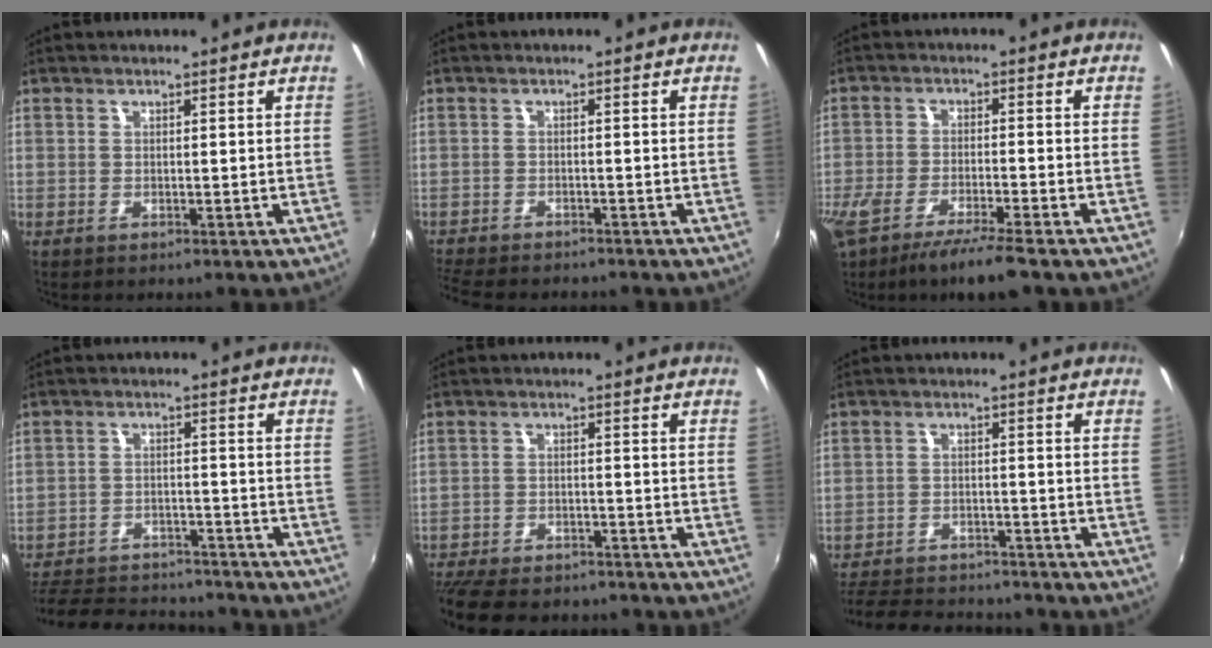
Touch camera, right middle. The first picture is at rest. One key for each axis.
{"total": 8.8, "fx": -7.9, "fy": 2.0, "fz": 3.2, "tx": -0.089, "ty": -0.022, "tz": -0.129}
{"total": 10.9, "fx": -8.3, "fy": 1.2, "fz": 7.1, "tx": -0.152, "ty": -0.035, "tz": -0.144}
{"total": 18.6, "fx": -15.8, "fy": 7.0, "fz": 7.0, "tx": -0.167, "ty": 0.006, "tz": -0.219}
{"total": 15.5, "fx": -13.1, "fy": 5.2, "fz": 6.3, "tx": -0.150, "ty": -0.023, "tz": -0.197}
{"total": 14.5, "fx": -12.5, "fy": 5.3, "fz": 5.0, "tx": -0.131, "ty": 0.010, "tz": -0.183}